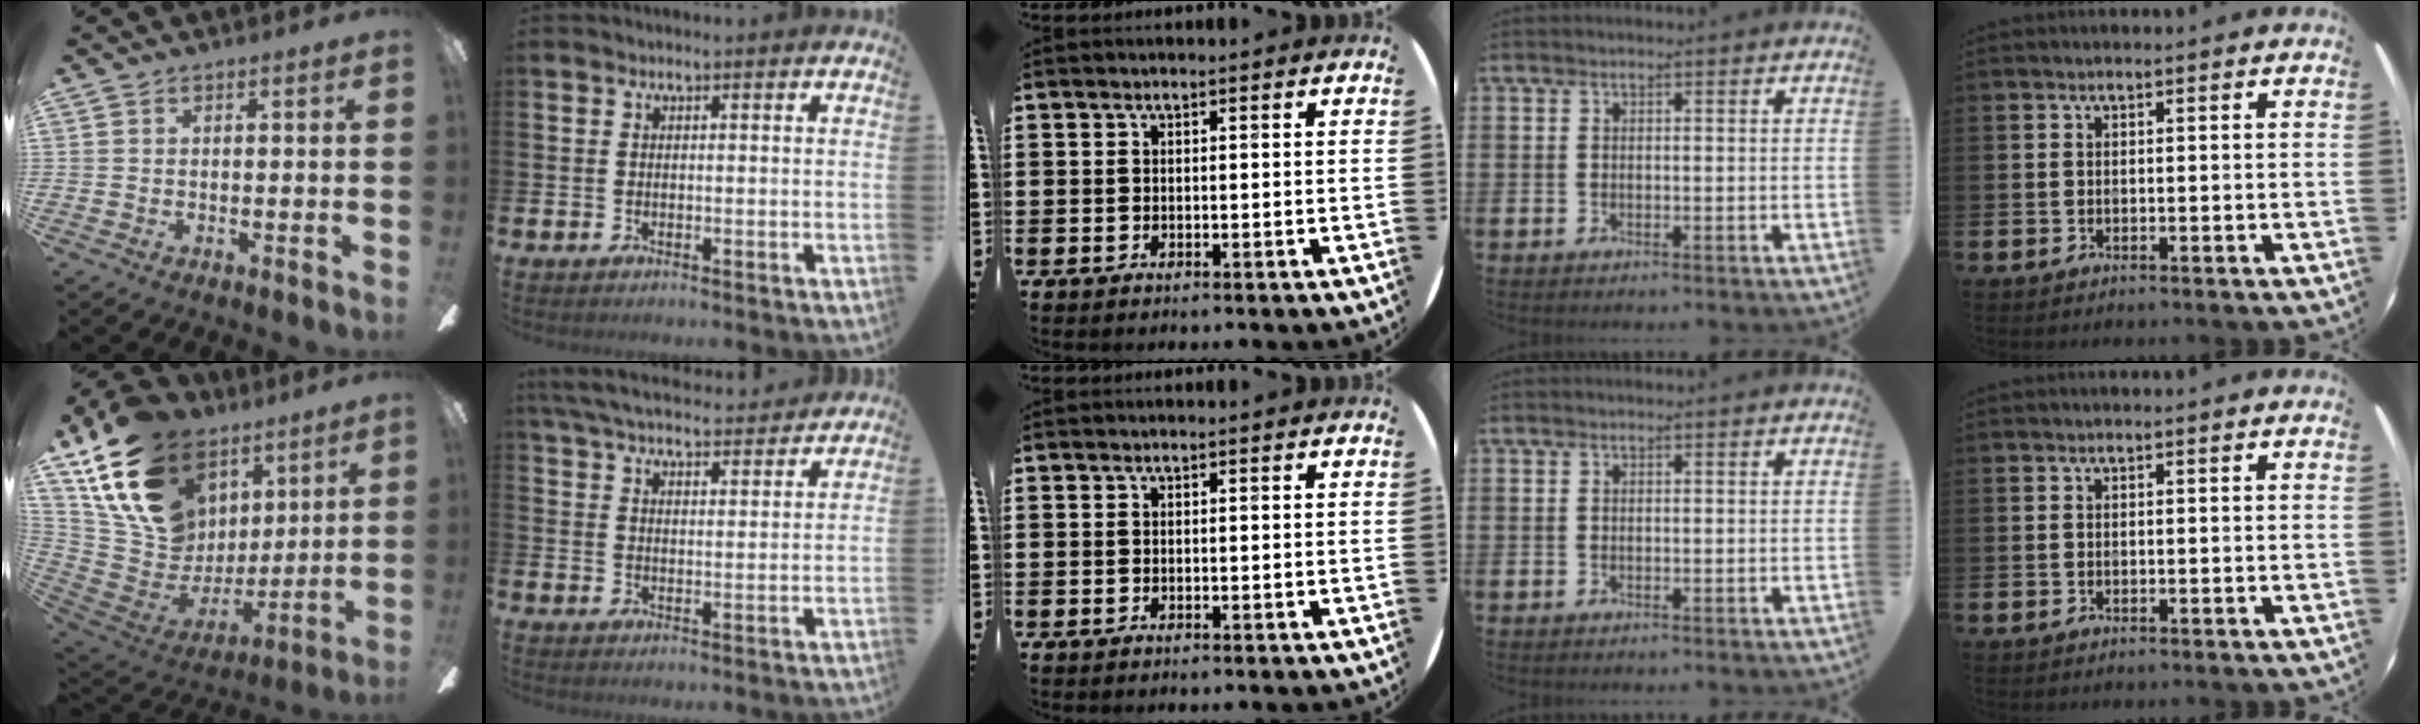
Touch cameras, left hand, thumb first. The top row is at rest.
{"thumb": {"total": 21.0, "force": [12.4, 14.0, 9.6], "torque": [-0.202, -0.065, 0.244]}, "index": {"total": 6.4, "force": [6.1, 1.0, 1.5], "torque": [-0.048, -0.039, 0.107]}}